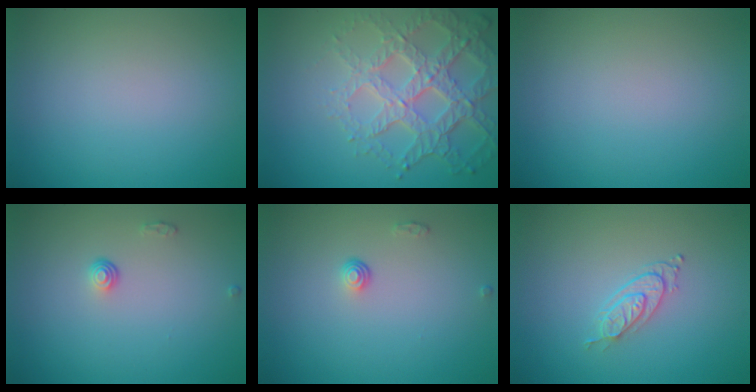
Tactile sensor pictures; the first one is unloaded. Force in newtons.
{"total": 6.3, "press": 4.8, "slide": 4.1}
{"total": 0.0}
{"total": 1.0, "press": 0.7, "slide": 0.8}
{"total": 1.0, "press": 0.7, "slide": 0.8}
{"total": 2.0, "press": 1.4, "slide": 1.4}